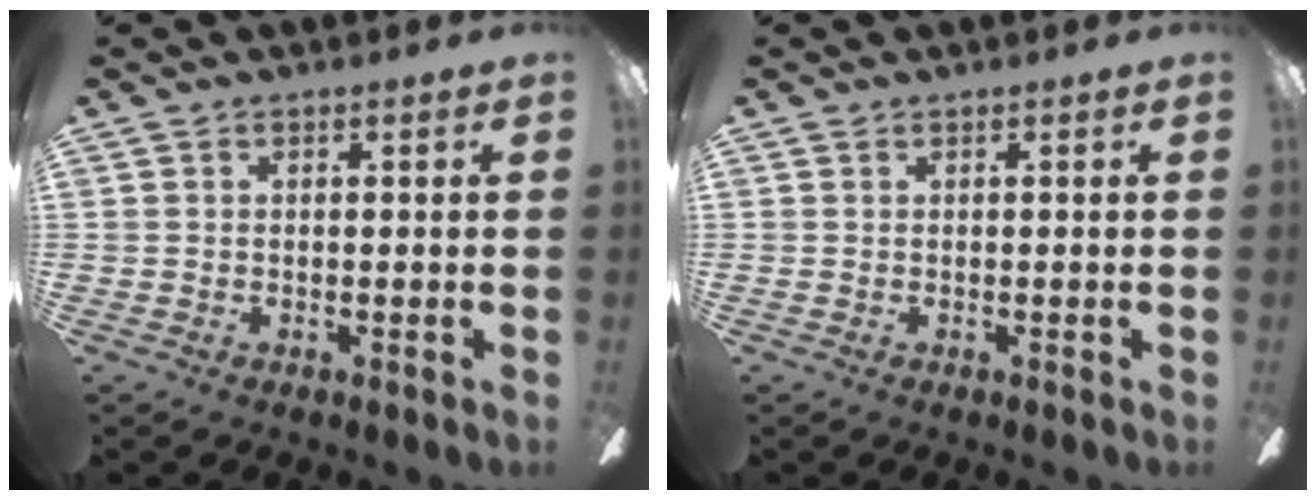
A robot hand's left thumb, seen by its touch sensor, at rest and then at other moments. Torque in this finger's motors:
{"motor_torque": [0.00, 0.00, 0.12, -0.12, 0.00]}